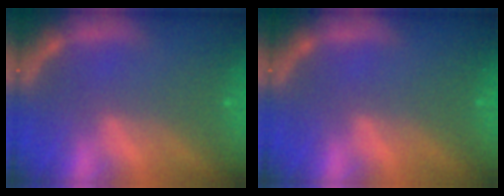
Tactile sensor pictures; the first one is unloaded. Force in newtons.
{"total": 0.0}